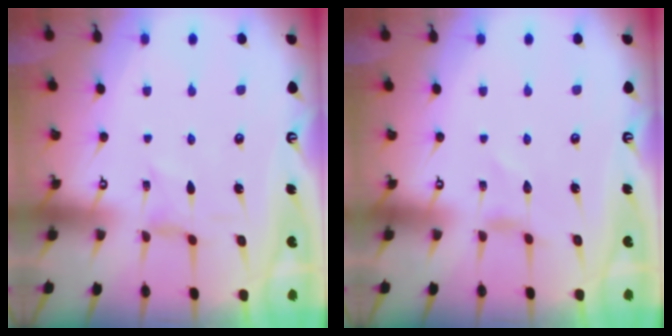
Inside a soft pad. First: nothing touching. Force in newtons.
{"total": 0.5, "press": 0.5, "slide": 0.1}